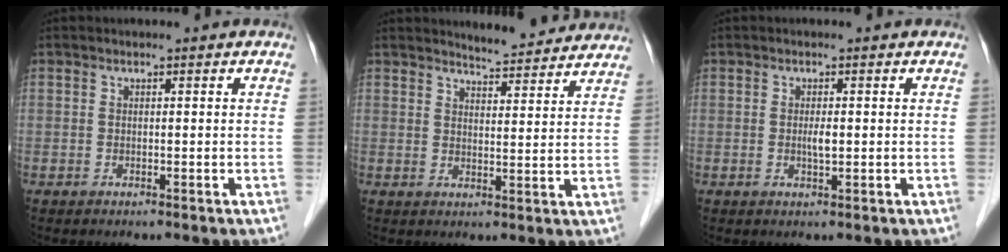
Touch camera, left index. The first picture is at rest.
{"total": 8.2, "force": [8.0, 0.9, 1.9], "torque": [-0.030, -0.002, 0.095]}
{"total": 1.3, "force": [-0.2, 0.3, 1.3], "torque": [-0.024, -0.003, -0.005]}